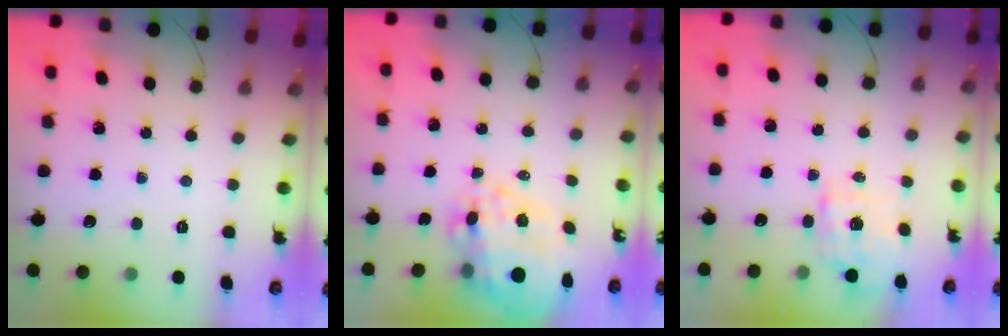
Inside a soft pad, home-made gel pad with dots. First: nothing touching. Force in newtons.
{"total": 18.9, "press": 18.4, "slide": 4.3}
{"total": 1.2, "press": 1.0, "slide": 0.7}